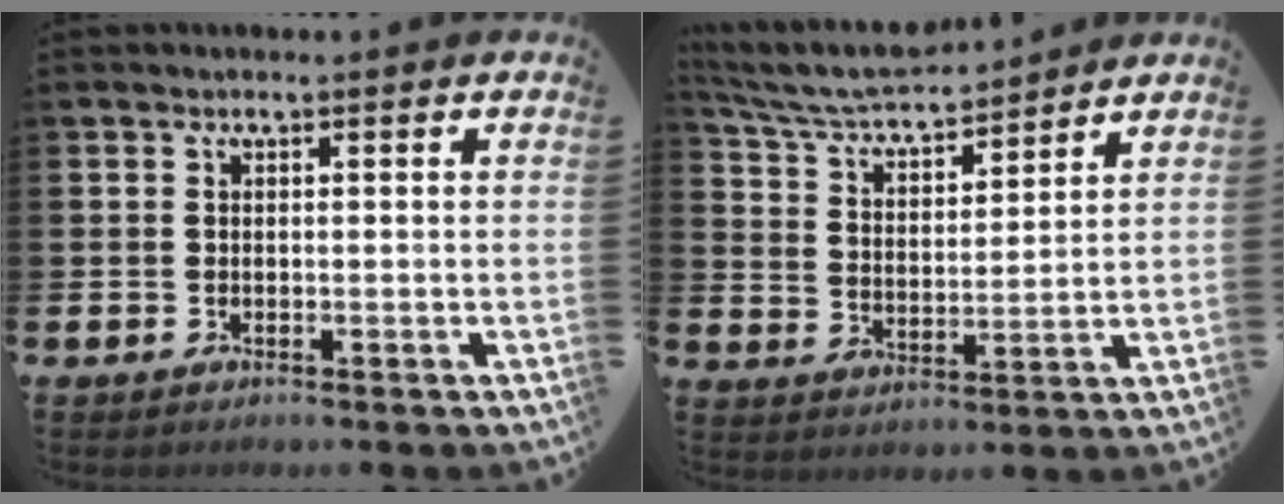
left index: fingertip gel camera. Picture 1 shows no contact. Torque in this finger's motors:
{"motor_torque": [1.09, -1.05, 0.35, 0.16]}